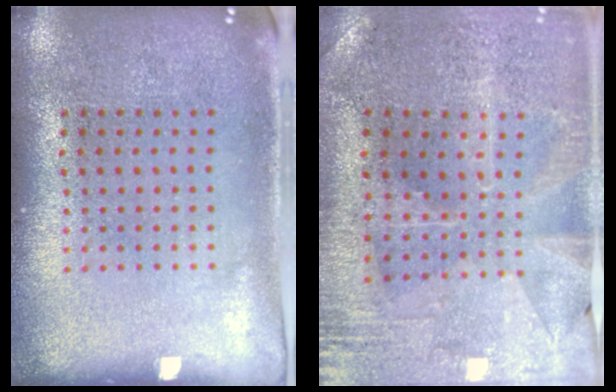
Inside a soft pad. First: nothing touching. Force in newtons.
{"total": 0.9, "press": 0.8, "slide": 0.3}